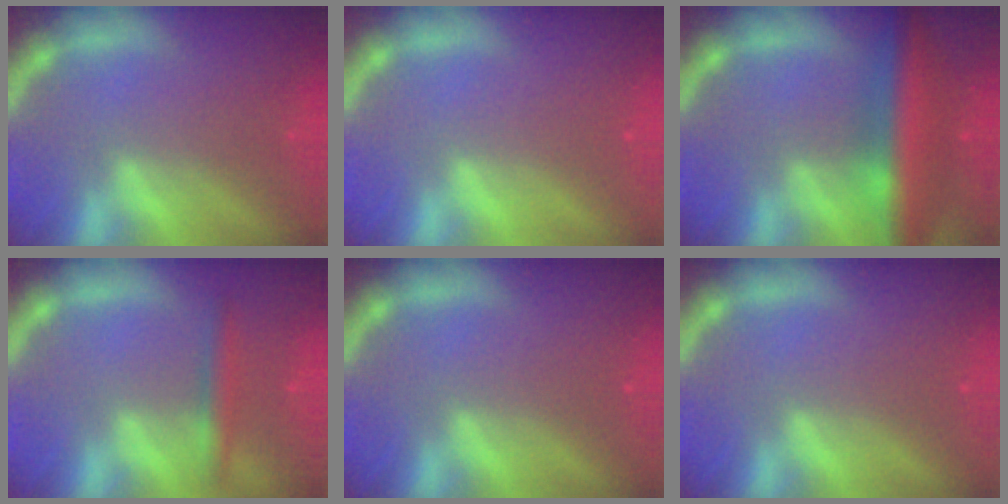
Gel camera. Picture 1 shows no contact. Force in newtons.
{"total": 0.0}
{"total": 8.5}
{"total": 2.4}
{"total": 0.0}
{"total": 0.0}